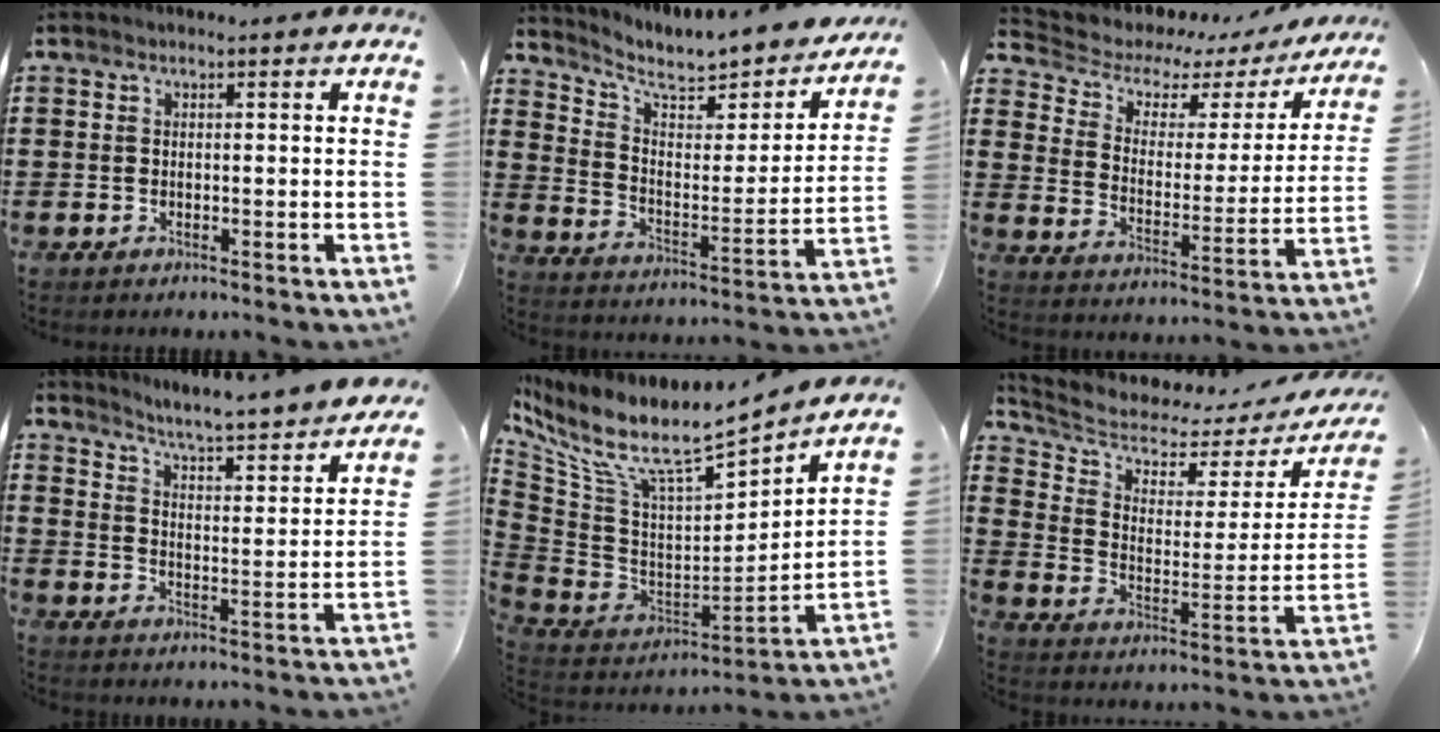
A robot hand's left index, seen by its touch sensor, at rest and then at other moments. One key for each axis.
{"total": 6.5, "fx": 5.6, "fy": 2.0, "fz": 2.7, "tx": -0.075, "ty": -0.046, "tz": 0.091}
{"total": 4.0, "fx": 2.6, "fy": 2.6, "fz": 1.6, "tx": -0.053, "ty": -0.024, "tz": 0.036}
{"total": 4.2, "fx": 4.0, "fy": -1.2, "fz": 0.7, "tx": -0.037, "ty": -0.048, "tz": 0.057}
{"total": 8.5, "fx": 5.8, "fy": 2.2, "fz": 5.8, "tx": -0.141, "ty": -0.060, "tz": 0.090}
{"total": 4.5, "fx": 4.0, "fy": 1.6, "fz": 1.3, "tx": -0.059, "ty": -0.039, "tz": 0.064}